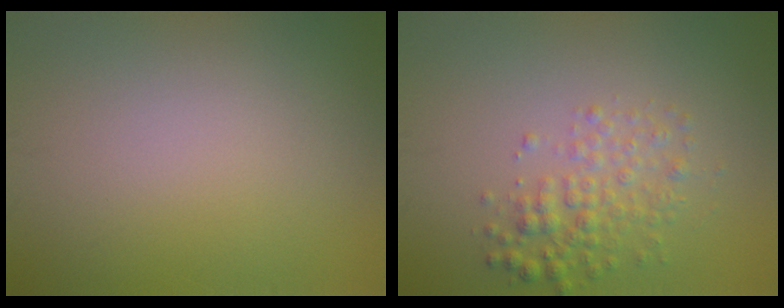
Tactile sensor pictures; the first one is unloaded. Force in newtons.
{"total": 2.8, "press": 2.8, "slide": 0.1}